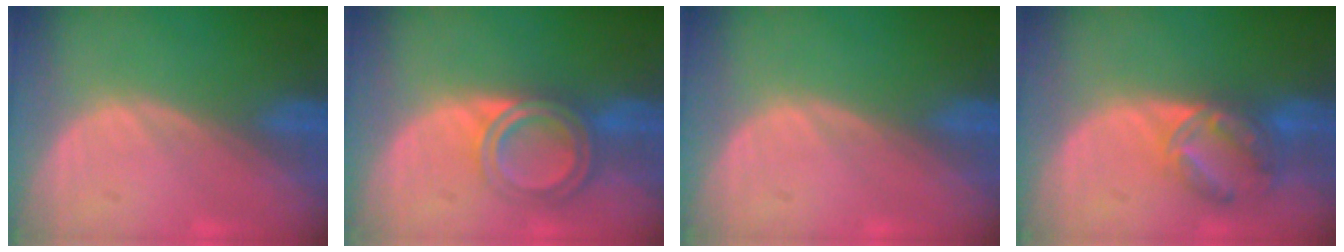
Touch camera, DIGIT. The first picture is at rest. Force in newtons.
{"total": 6.4, "press": 5.4, "slide": 3.4}
{"total": 0.0}
{"total": 7.3, "press": 6.0, "slide": 4.0}